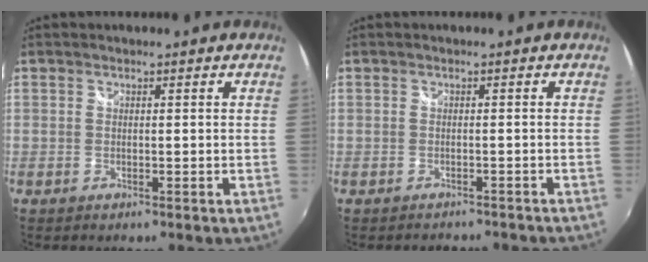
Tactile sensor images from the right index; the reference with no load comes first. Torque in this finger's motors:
{"motor_torque": [-0.51, -0.13, -1.05, -0.17]}